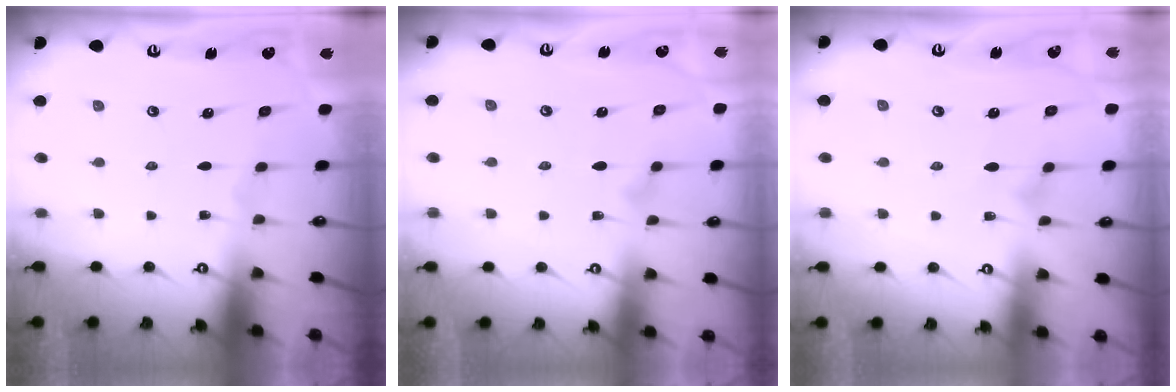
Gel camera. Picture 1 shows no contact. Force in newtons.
{"total": 6.7, "press": 6.7, "slide": 0.5}
{"total": 4.9, "press": 4.9, "slide": 0.4}